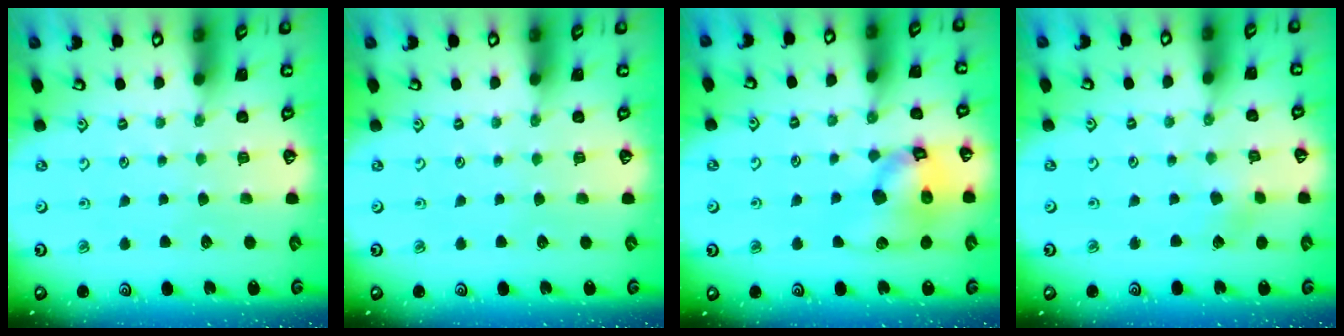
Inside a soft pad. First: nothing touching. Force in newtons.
{"total": 0.0}
{"total": 14.3, "press": 14.2, "slide": 1.9}
{"total": 1.9, "press": 1.9, "slide": 0.2}